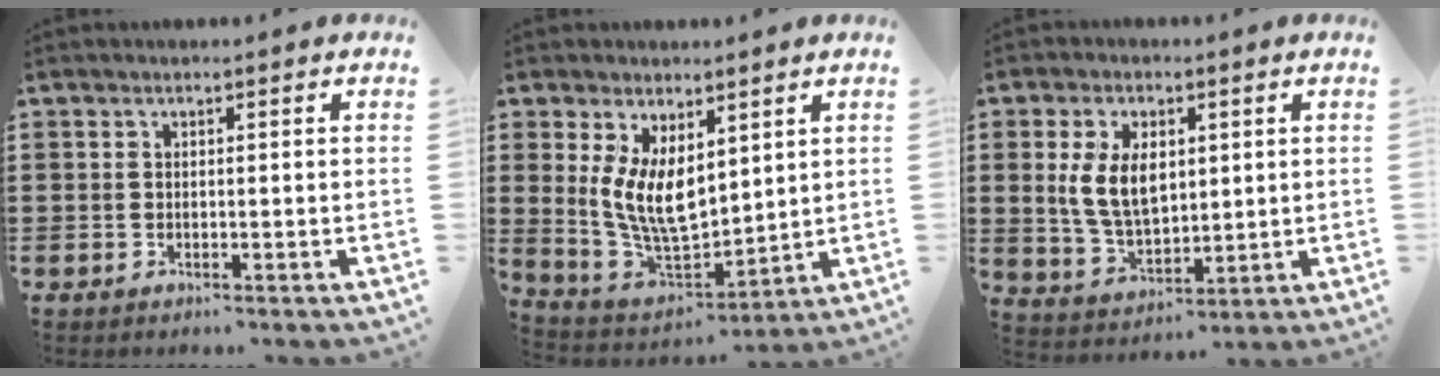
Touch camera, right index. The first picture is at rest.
{"total": 8.3, "force": [2.9, 4.6, 6.3], "torque": [-0.148, -0.012, 0.056]}
{"total": 8.3, "force": [1.7, 4.8, 6.6], "torque": [-0.147, 0.006, 0.025]}